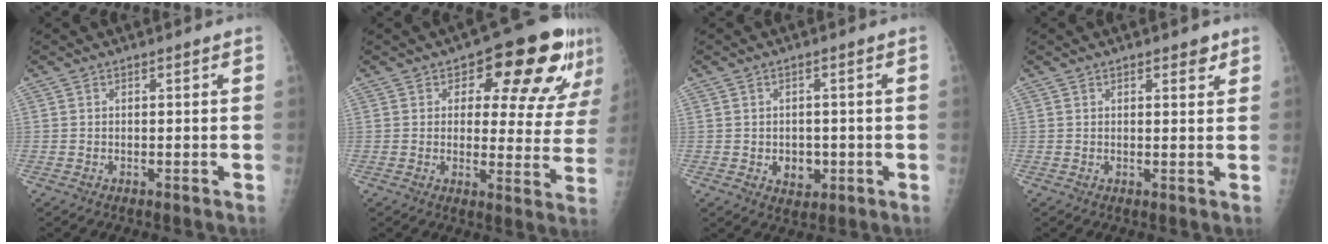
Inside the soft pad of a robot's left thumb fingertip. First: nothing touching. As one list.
[{"total": 16.0, "force": [8.0, 7.5, 11.7], "torque": [-0.096, -0.023, 0.099]}, {"total": 4.2, "force": [-0.8, 3.3, 2.5], "torque": [-0.016, 0.002, -0.003]}, {"total": 2.3, "force": [1.5, 1.0, 1.4], "torque": [-0.009, -0.007, 0.018]}]